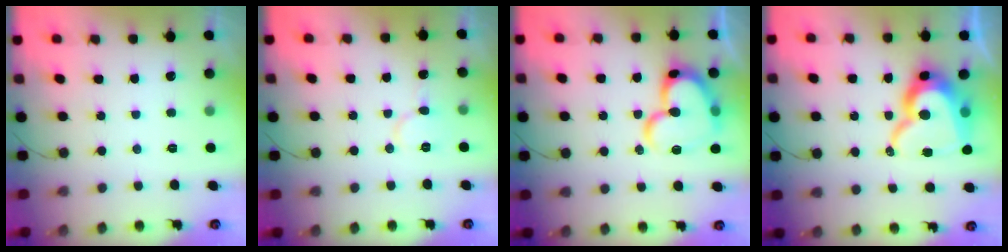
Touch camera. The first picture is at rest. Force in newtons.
{"total": 5.9, "press": 5.9, "slide": 0.5}
{"total": 19.1, "press": 19.0, "slide": 2.0}
{"total": 18.6, "press": 18.6, "slide": 1.7}